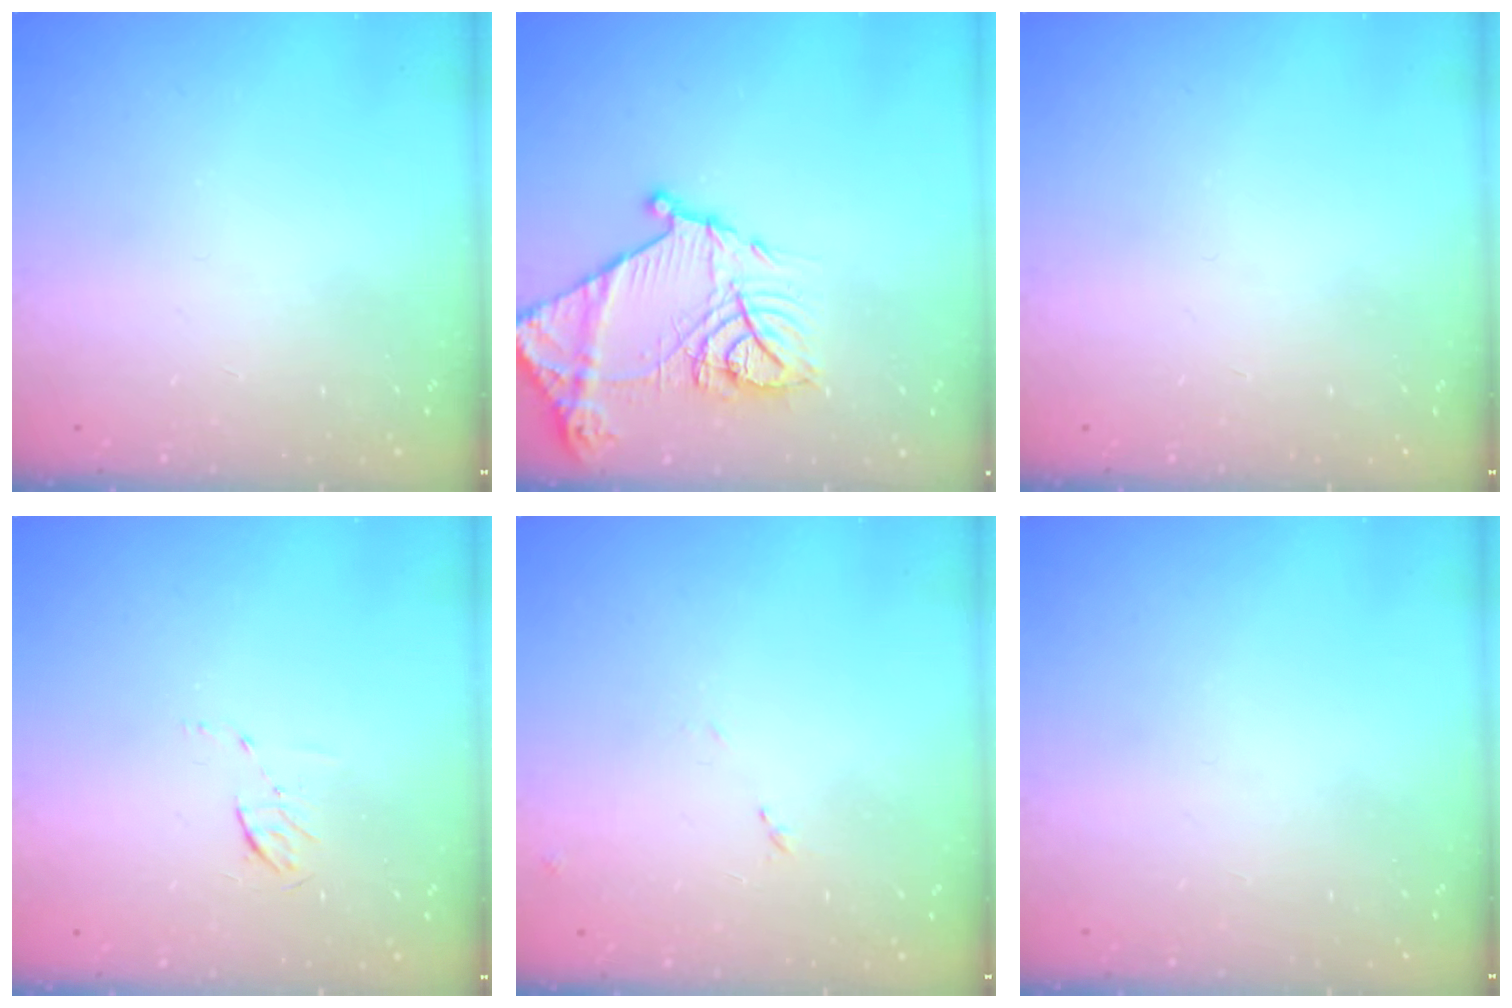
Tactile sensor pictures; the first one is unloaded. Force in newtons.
{"total": 18.6, "press": 18.5, "slide": 1.9}
{"total": 0.0}
{"total": 4.0, "press": 3.7, "slide": 1.4}
{"total": 8.1, "press": 8.1, "slide": 0.6}
{"total": 0.0}